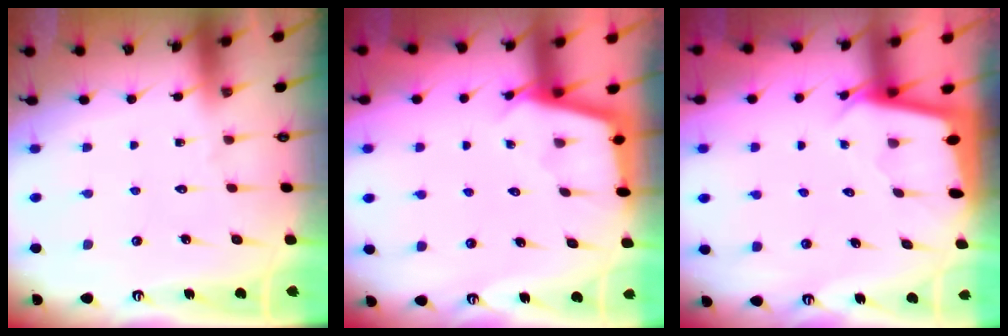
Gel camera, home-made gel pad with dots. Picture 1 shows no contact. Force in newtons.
{"total": 2.7, "press": 2.7, "slide": 0.3}
{"total": 1.9, "press": 1.9, "slide": 0.1}